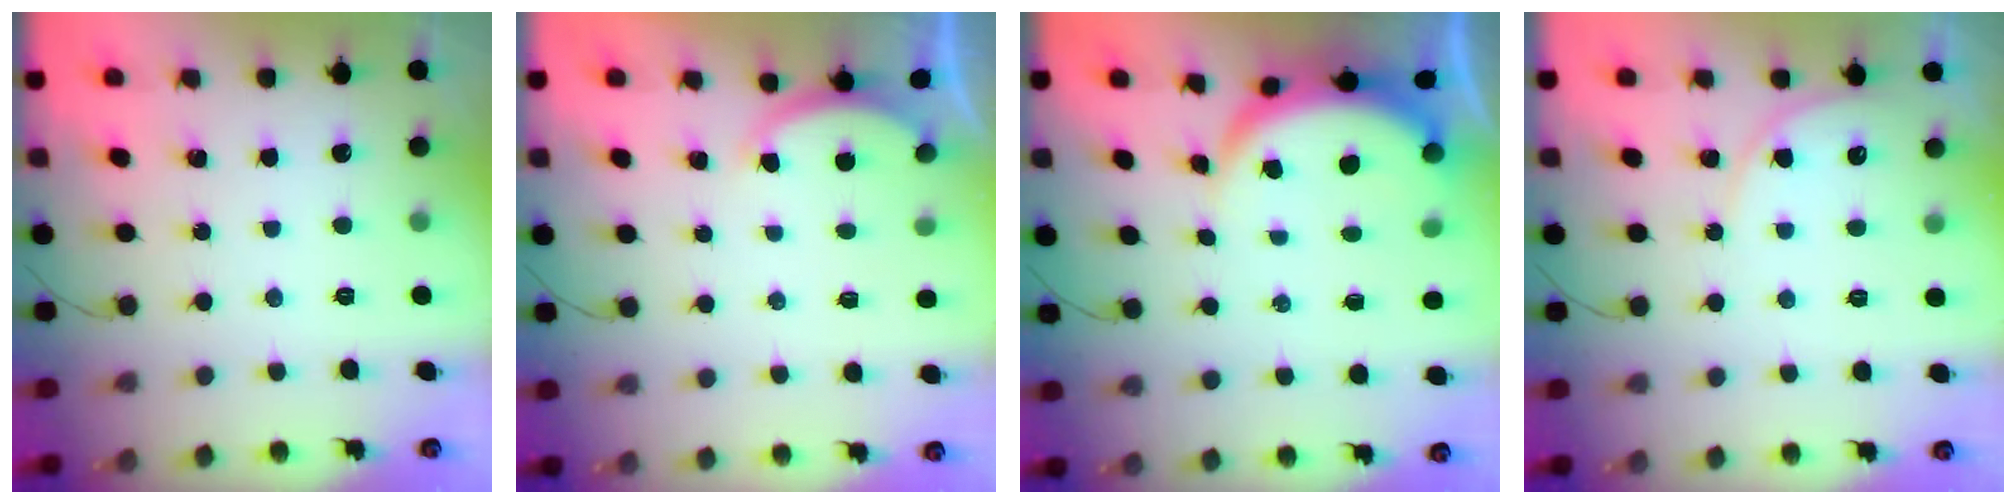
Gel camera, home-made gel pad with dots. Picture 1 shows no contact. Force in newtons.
{"total": 1.9, "press": 1.8, "slide": 0.5}
{"total": 5.6, "press": 5.5, "slide": 1.3}
{"total": 4.4, "press": 4.4, "slide": 0.5}